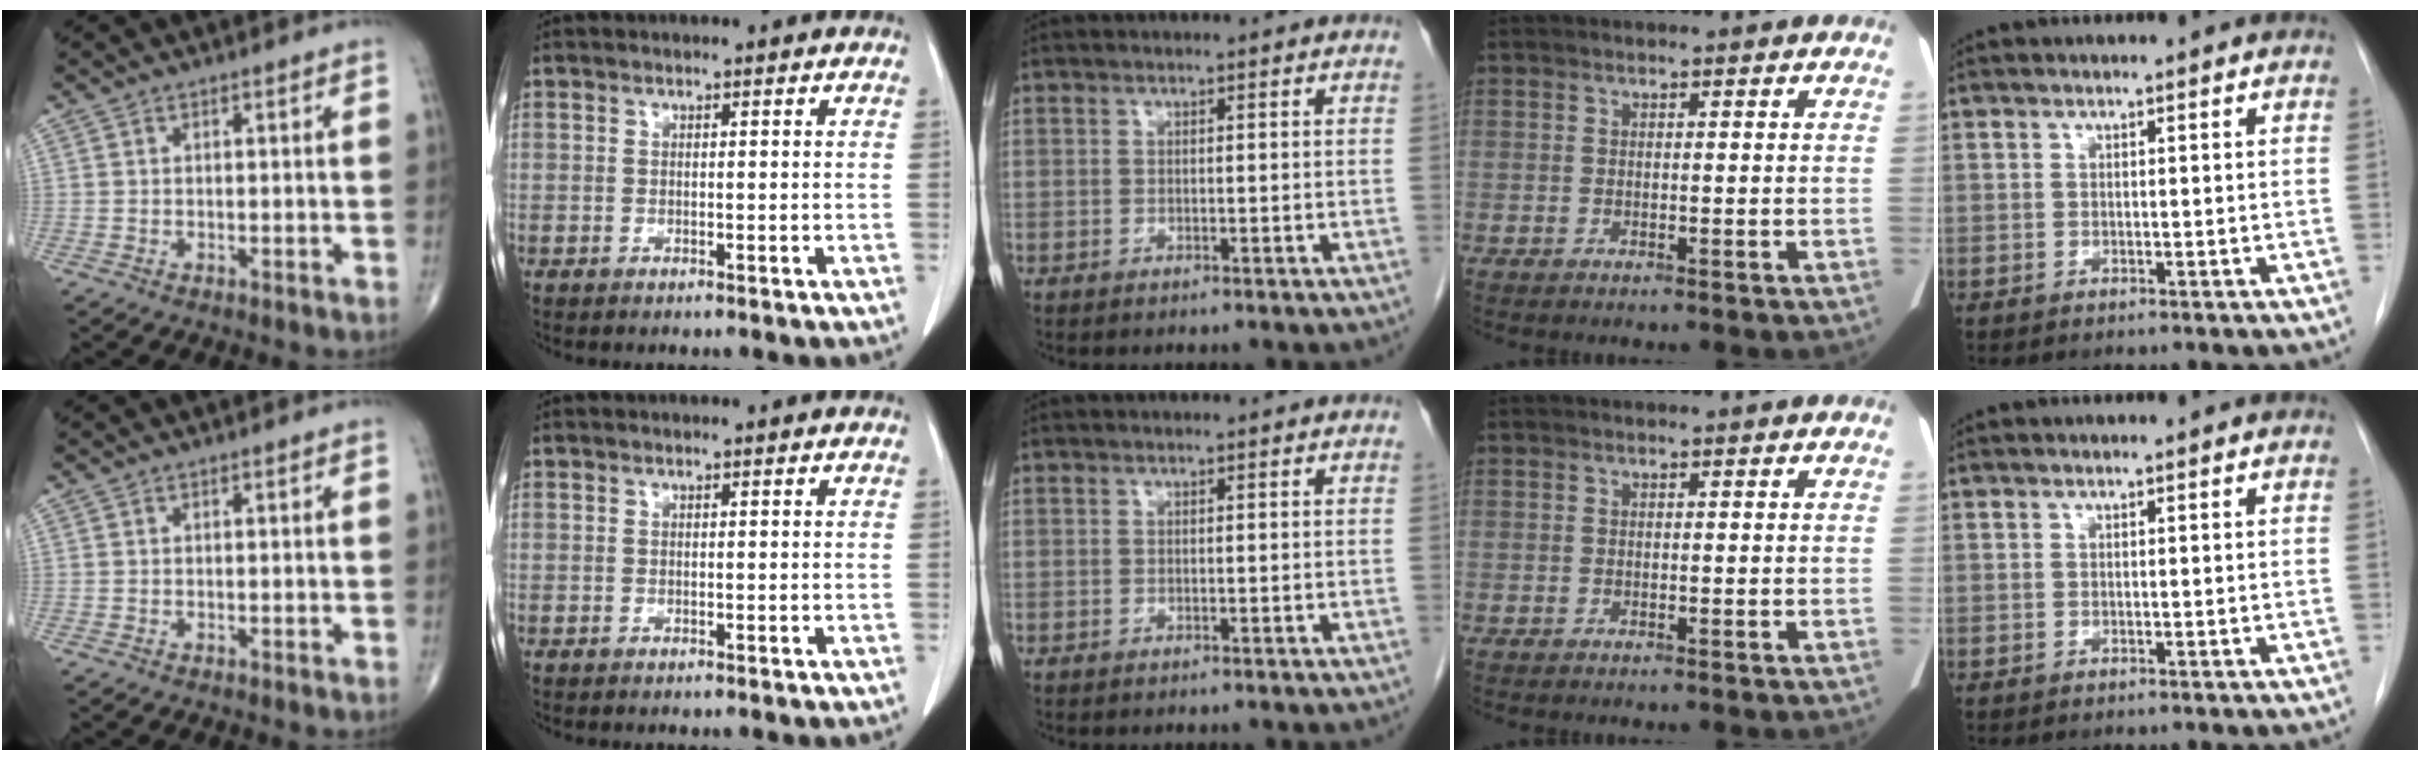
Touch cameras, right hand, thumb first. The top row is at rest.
{}